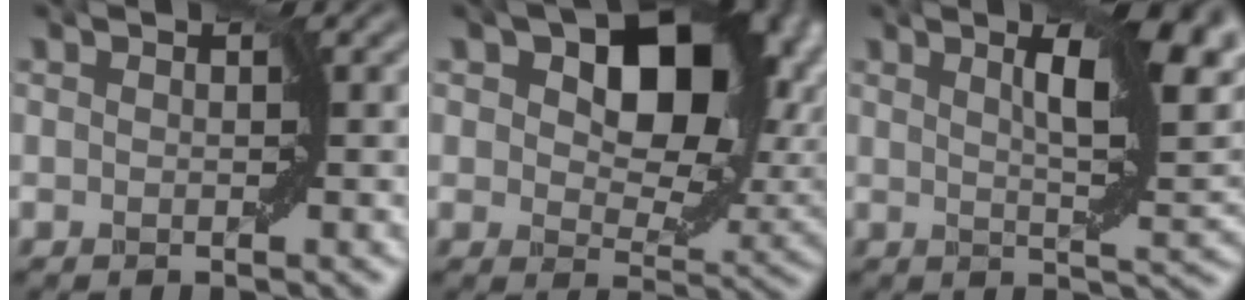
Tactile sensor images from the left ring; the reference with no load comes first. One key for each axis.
{"total": 11.4, "fx": 3.4, "fy": 7.0, "fz": 8.3, "tx": -0.108, "ty": -0.007, "tz": 0.058}
{"total": 8.2, "fx": 3.0, "fy": 1.8, "fz": 7.5, "tx": -0.109, "ty": 0.010, "tz": 0.048}